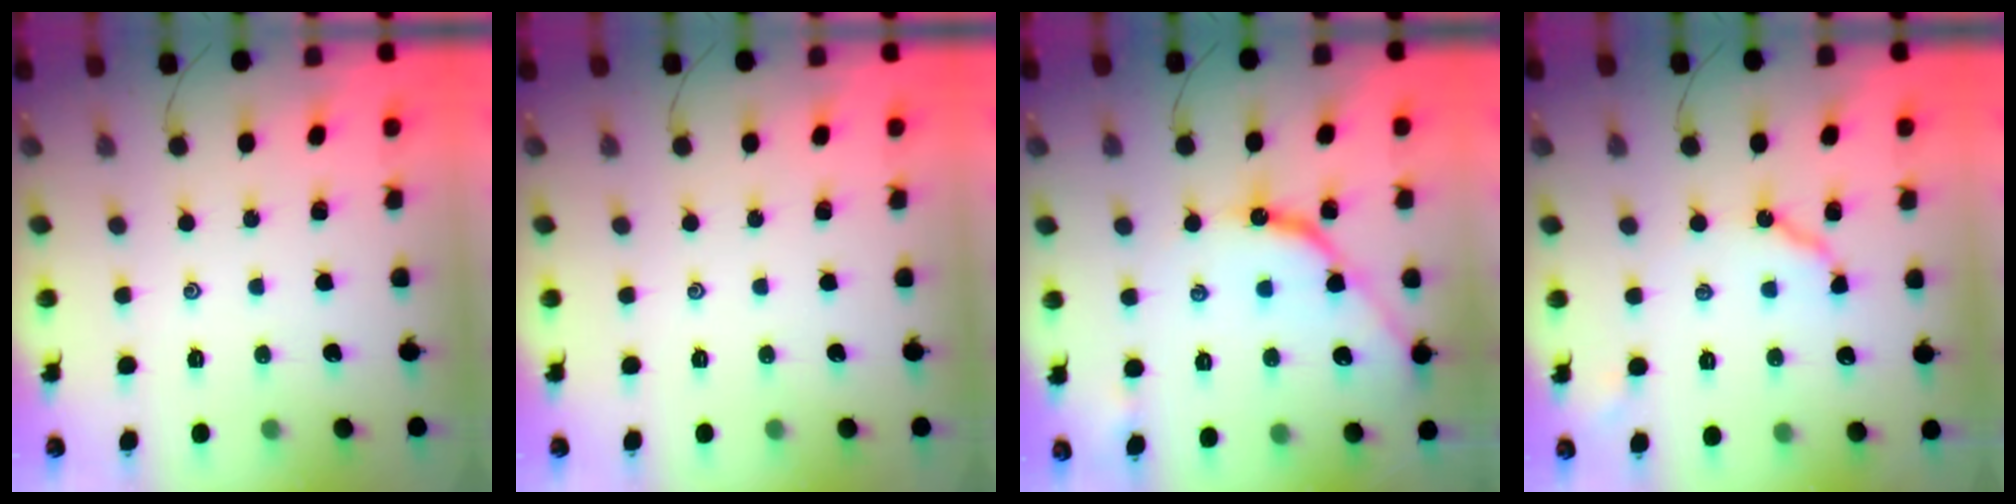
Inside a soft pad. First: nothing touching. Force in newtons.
{"total": 0.0}
{"total": 10.3, "press": 10.2, "slide": 0.8}
{"total": 7.4, "press": 7.3, "slide": 0.7}